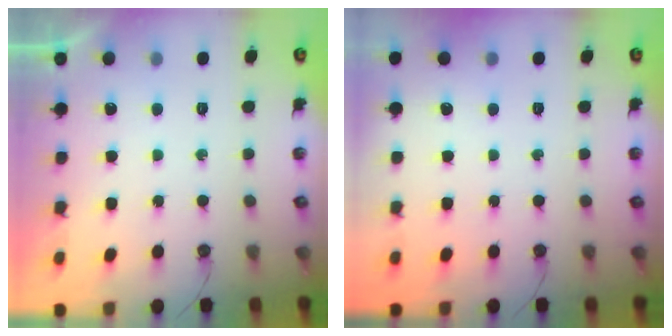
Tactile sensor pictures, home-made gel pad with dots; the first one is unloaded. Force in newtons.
{"total": 0.0}